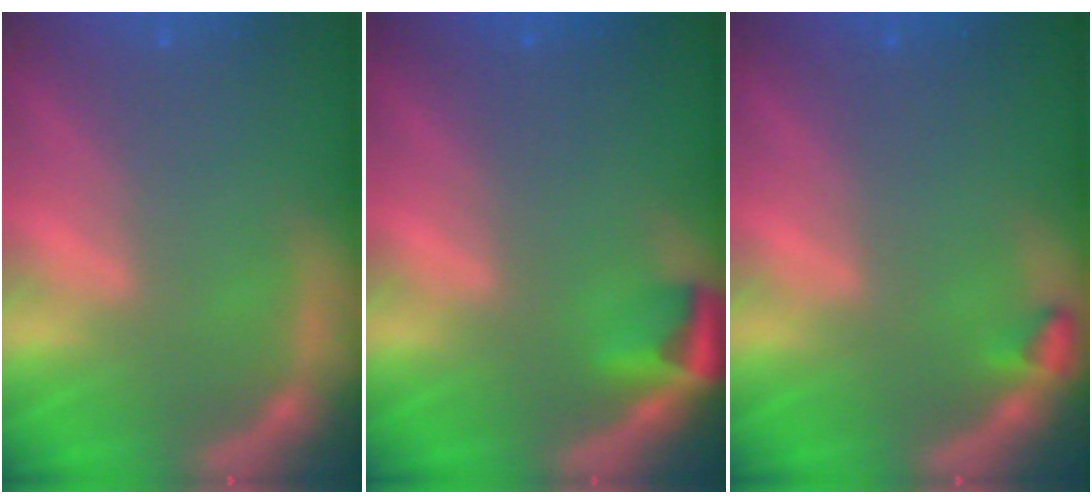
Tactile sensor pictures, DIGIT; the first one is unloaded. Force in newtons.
{"total": 2.4}
{"total": 0.9}